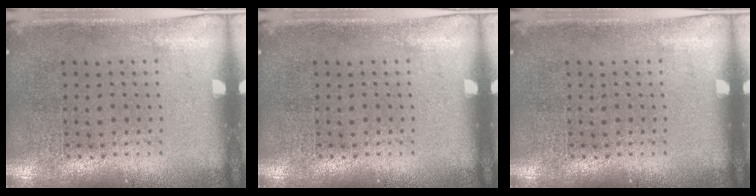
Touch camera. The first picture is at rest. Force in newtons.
{"total": 0.0}
{"total": 0.0}